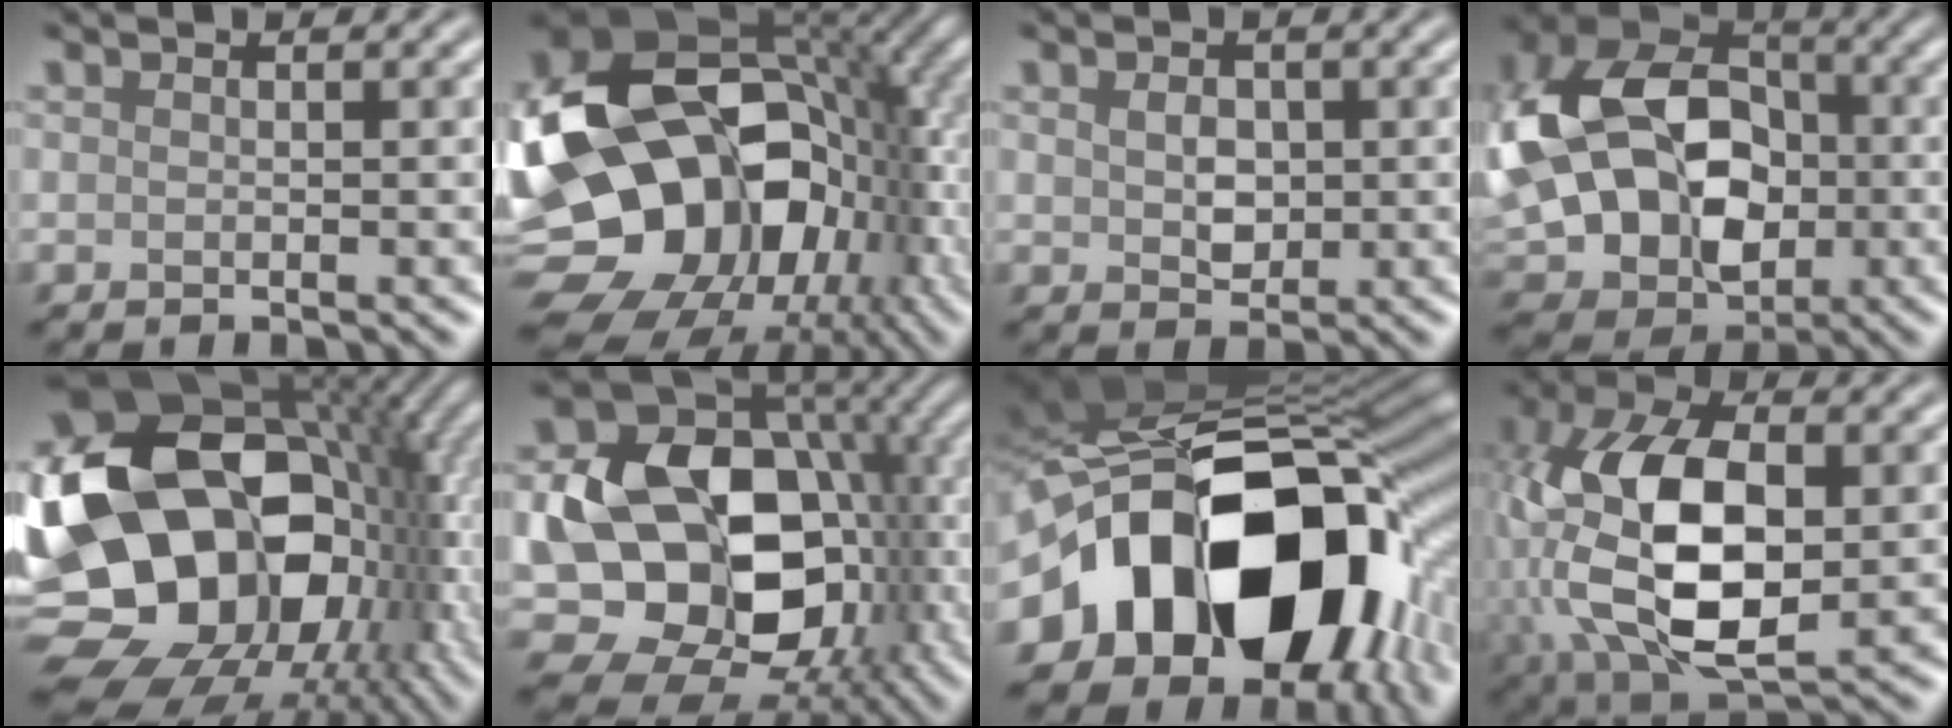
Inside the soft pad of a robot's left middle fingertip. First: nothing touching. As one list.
[{"total": 21.0, "force": [-3.2, 15.4, 13.9], "torque": [-0.268, -0.006, -0.036]}, {"total": 2.2, "force": [0.2, 1.6, 1.4], "torque": [-0.031, -0.001, 0.006]}, {"total": 16.5, "force": [-0.9, 12.2, 11.0], "torque": [-0.201, 0.010, -0.004]}, {"total": 20.8, "force": [-2.3, 15.4, 13.9], "torque": [-0.243, -0.023, -0.016]}, {"total": 15.5, "force": [-1.5, 11.9, 9.7], "torque": [-0.141, -0.015, -0.021]}, {"total": 17.9, "force": [-5.0, 12.2, 12.1], "torque": [-0.193, -0.022, -0.062]}, {"total": 13.5, "force": [0.0, 7.8, 11.1], "torque": [-0.239, -0.008, 0.006]}]